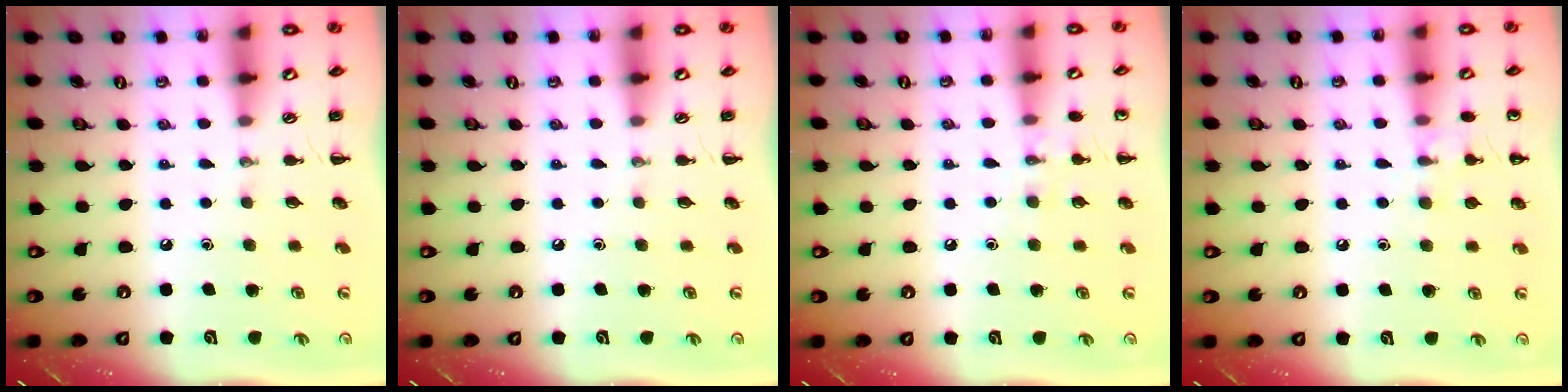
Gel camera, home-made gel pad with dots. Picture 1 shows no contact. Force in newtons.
{"total": 0.0}
{"total": 6.5, "press": 6.2, "slide": 1.9}
{"total": 7.0, "press": 6.7, "slide": 2.0}